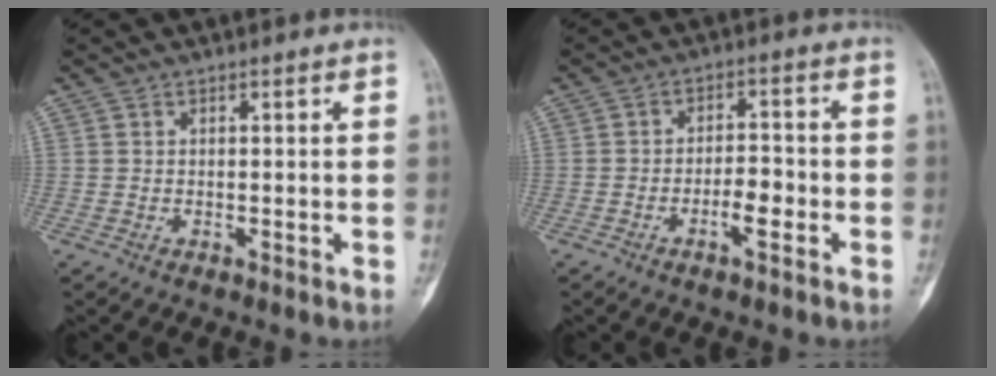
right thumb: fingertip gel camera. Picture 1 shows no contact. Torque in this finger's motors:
{"motor_torque": [0.04, 0.58, 0.02, 0.12, -0.04]}